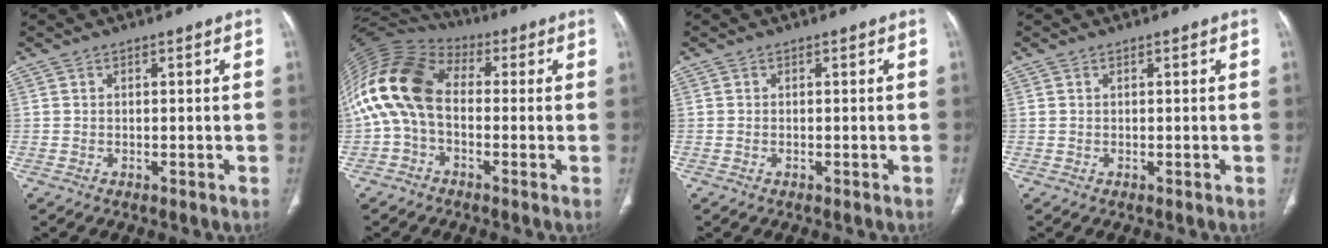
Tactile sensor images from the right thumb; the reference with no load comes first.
{"total": 15.2, "force": [-0.4, 9.9, 11.5], "torque": [-0.237, 0.037, -0.020]}
{"total": 0.0}
{"total": 0.0}